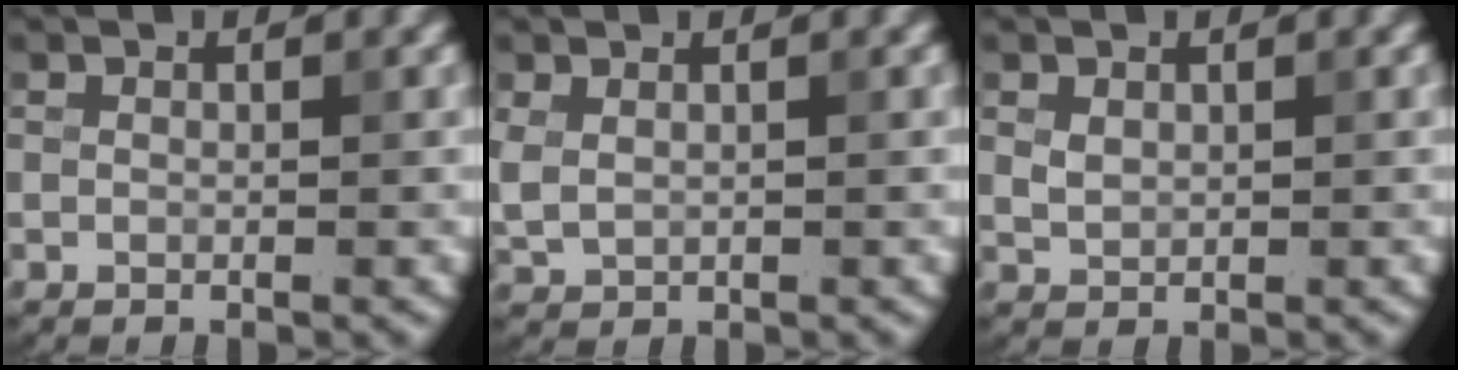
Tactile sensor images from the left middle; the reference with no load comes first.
{"total": 1.9, "force": [0.4, 1.4, 1.3], "torque": [-0.033, 0.003, 0.015]}
{"total": 1.0, "force": [0.5, 0.7, 0.5], "torque": [-0.012, 0.002, 0.016]}